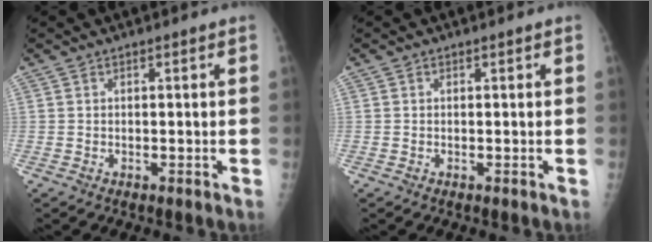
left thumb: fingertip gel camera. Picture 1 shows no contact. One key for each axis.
{"total": 0.0}